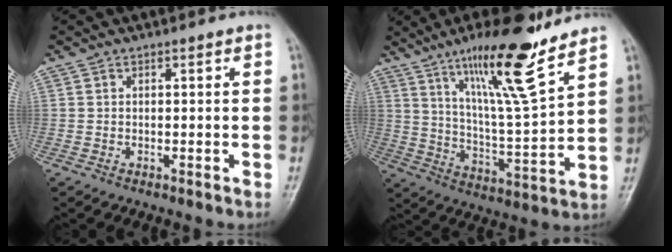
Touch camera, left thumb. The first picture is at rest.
{"total": 17.5, "force": [11.9, 2.1, 12.7], "torque": [-0.203, -0.071, 0.205]}